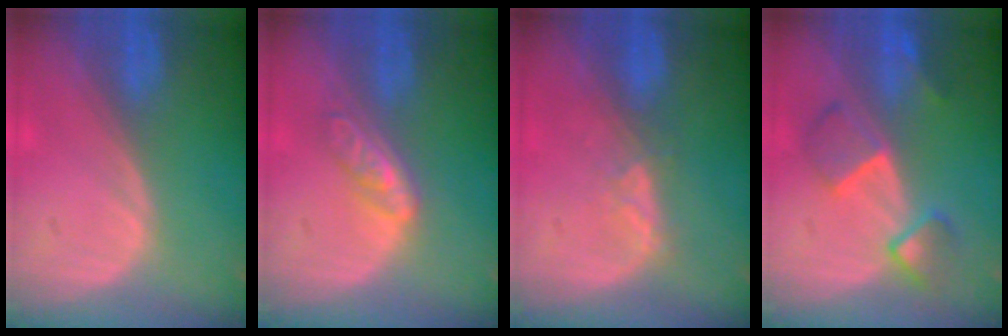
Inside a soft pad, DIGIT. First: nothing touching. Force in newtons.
{"total": 4.7, "press": 3.9, "slide": 2.5}
{"total": 2.6, "press": 2.5, "slide": 0.8}
{"total": 5.8, "press": 5.8, "slide": 0.2}